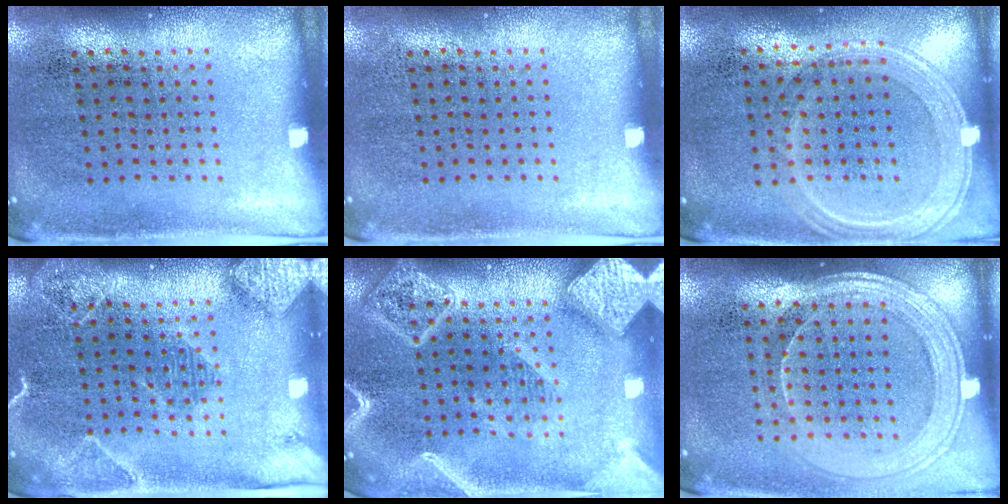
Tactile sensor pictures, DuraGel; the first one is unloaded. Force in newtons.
{"total": 0.0}
{"total": 1.2, "press": 1.1, "slide": 0.5}
{"total": 2.2, "press": 2.1, "slide": 0.8}
{"total": 4.1, "press": 4.1, "slide": 0.5}
{"total": 1.9, "press": 1.7, "slide": 0.8}